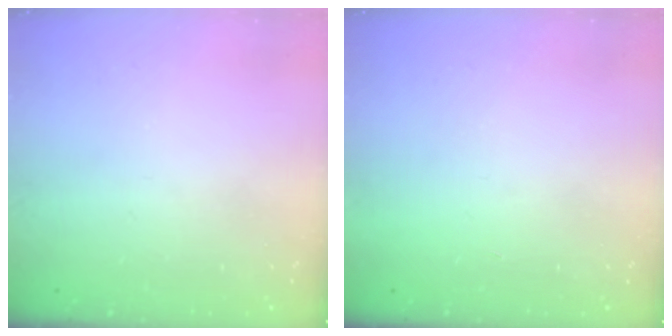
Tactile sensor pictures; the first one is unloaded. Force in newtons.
{"total": 1.7, "press": 1.7, "slide": 0.1}